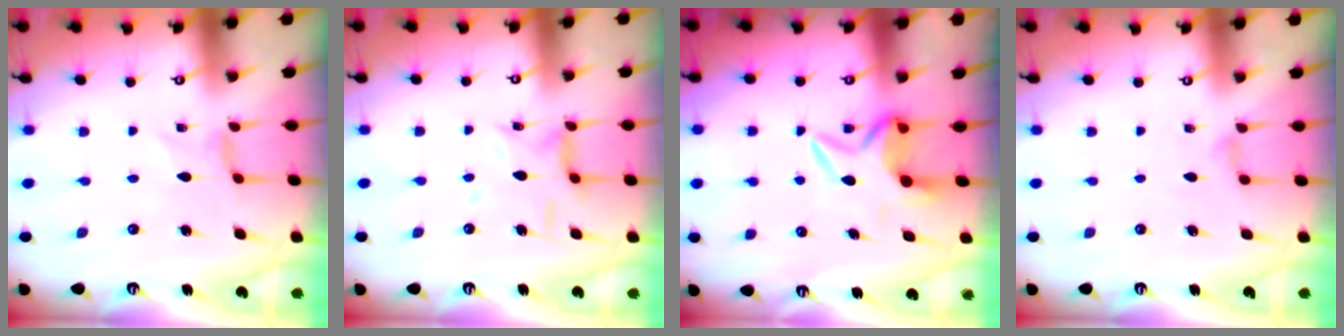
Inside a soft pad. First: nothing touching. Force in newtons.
{"total": 6.7, "press": 6.7, "slide": 0.4}
{"total": 6.8, "press": 6.8, "slide": 1.0}
{"total": 2.6, "press": 2.6, "slide": 0.4}